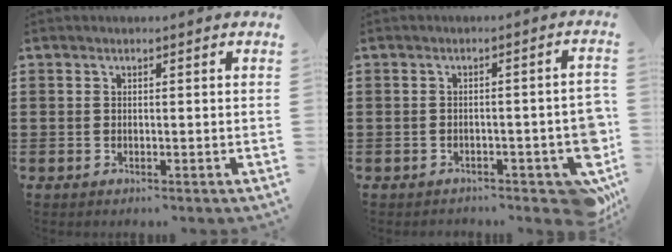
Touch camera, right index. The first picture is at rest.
{"total": 4.4, "force": [-2.6, 1.4, 3.2], "torque": [-0.043, -0.006, -0.046]}